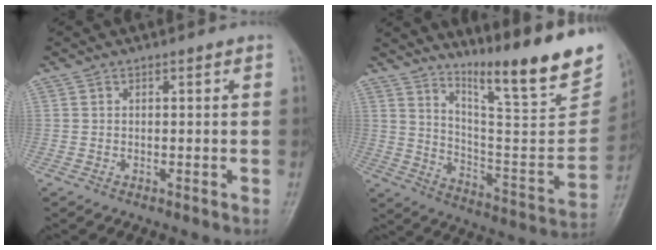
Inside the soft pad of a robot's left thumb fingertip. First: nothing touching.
{"total": 22.0, "force": [16.7, 2.7, 14.2], "torque": [-0.191, -0.113, 0.264]}